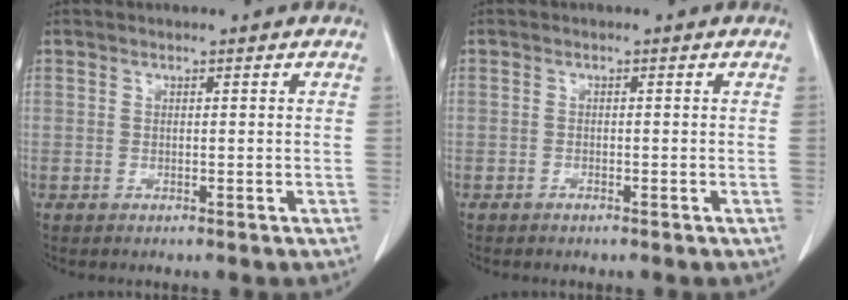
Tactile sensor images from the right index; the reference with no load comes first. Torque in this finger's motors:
{"motor_torque": [0.19, -0.27, 0.00, -0.01]}